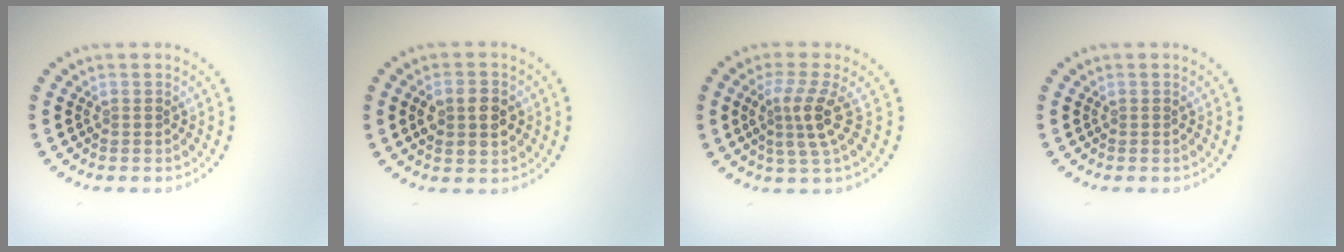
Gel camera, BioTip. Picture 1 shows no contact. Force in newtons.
{"total": 3.8, "press": 3.8, "slide": 0.1}
{"total": 3.1, "press": 2.4, "slide": 2.1}
{"total": 0.0}